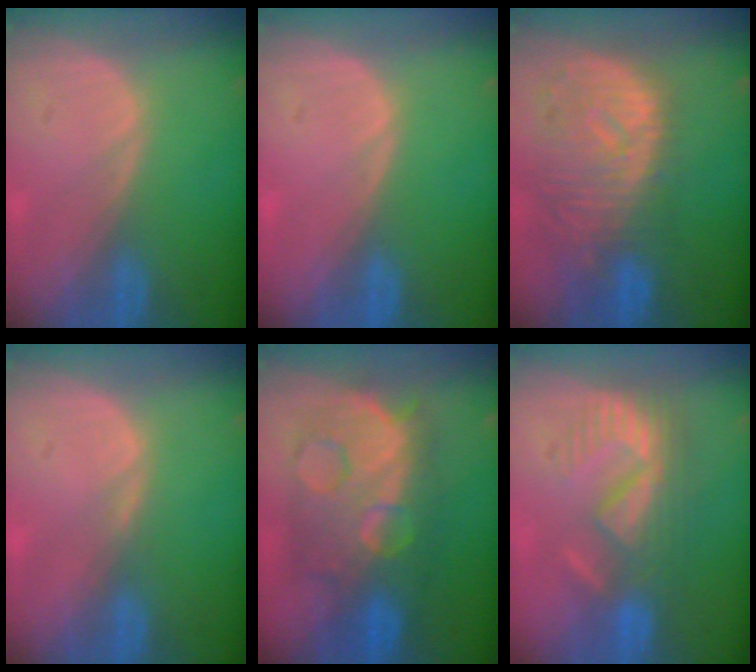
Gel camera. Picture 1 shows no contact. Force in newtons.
{"total": 0.0}
{"total": 11.5, "press": 10.0, "slide": 5.7}
{"total": 0.7, "press": 0.7, "slide": 0.2}
{"total": 11.7, "press": 11.6, "slide": 1.1}
{"total": 9.0, "press": 8.1, "slide": 4.0}